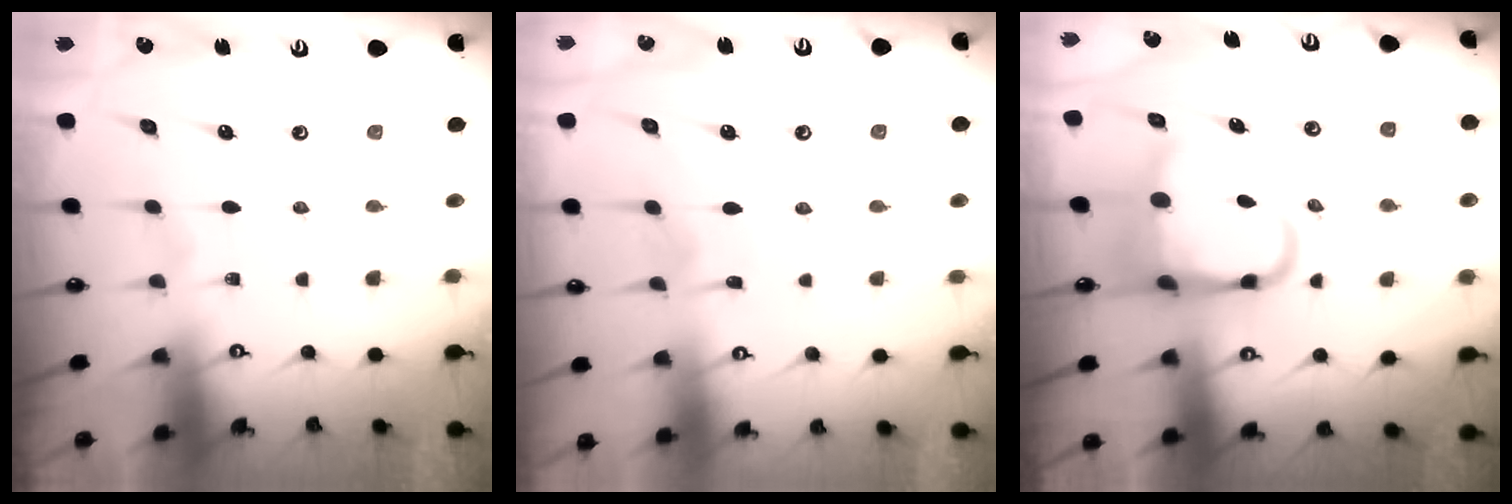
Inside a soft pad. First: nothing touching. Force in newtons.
{"total": 4.7, "press": 4.7, "slide": 0.5}
{"total": 10.5, "press": 10.1, "slide": 2.8}